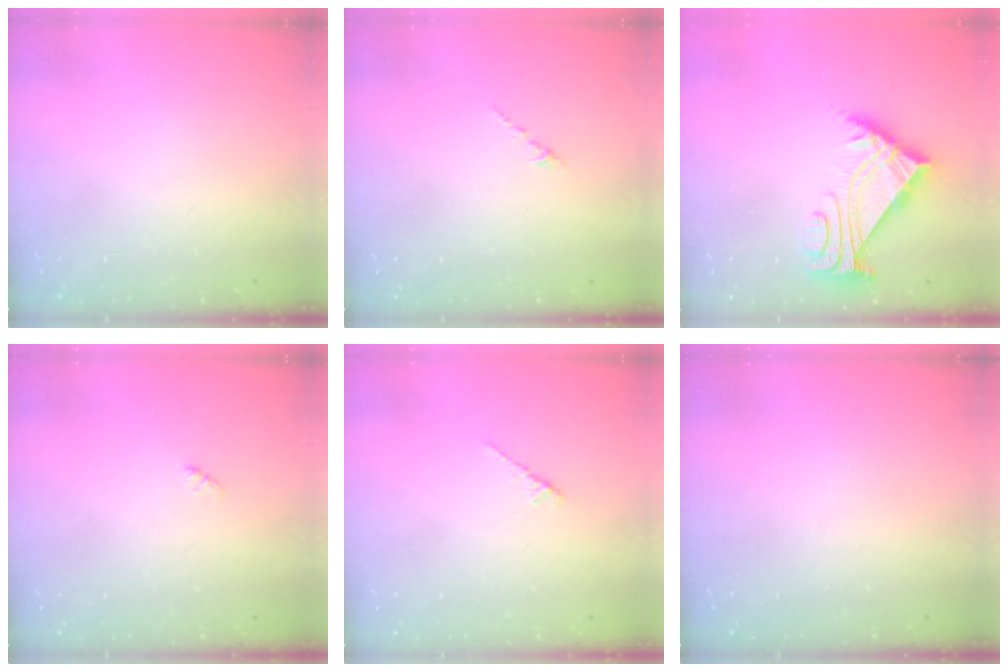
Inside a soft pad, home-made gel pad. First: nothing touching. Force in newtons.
{"total": 0.0}
{"total": 5.6, "press": 5.5, "slide": 1.0}
{"total": 1.9, "press": 1.9, "slide": 0.4}
{"total": 1.6, "press": 1.5, "slide": 0.5}
{"total": 0.0}